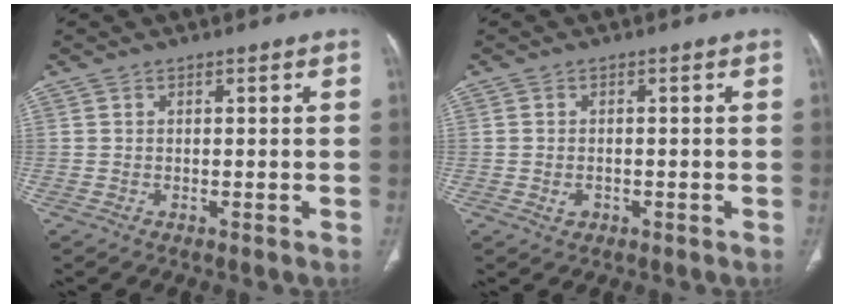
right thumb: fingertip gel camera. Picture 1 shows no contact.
{"total": 1.8, "force": [-0.6, 1.4, 1.0], "torque": [-0.016, 0.005, -0.005]}